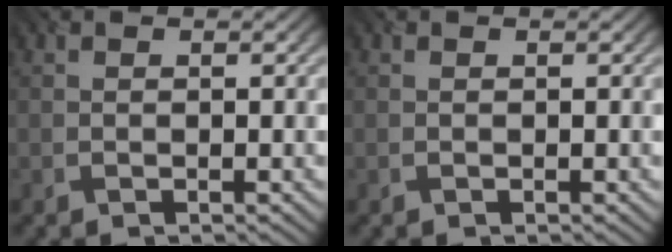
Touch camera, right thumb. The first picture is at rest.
{"total": 0.0}